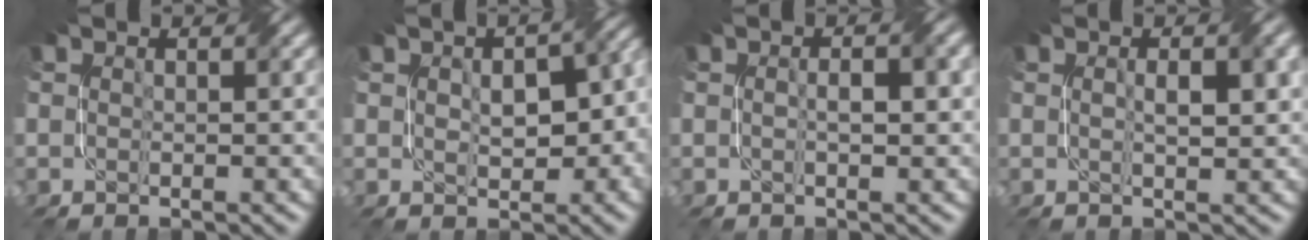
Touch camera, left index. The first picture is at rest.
{"total": 7.4, "force": [0.3, 4.5, 5.9], "torque": [-0.068, 0.010, 0.019]}
{"total": 2.2, "force": [0.1, 0.6, 2.1], "torque": [-0.031, 0.000, -0.001]}
{"total": 2.7, "force": [0.5, 0.7, 2.6], "torque": [-0.044, 0.003, 0.008]}